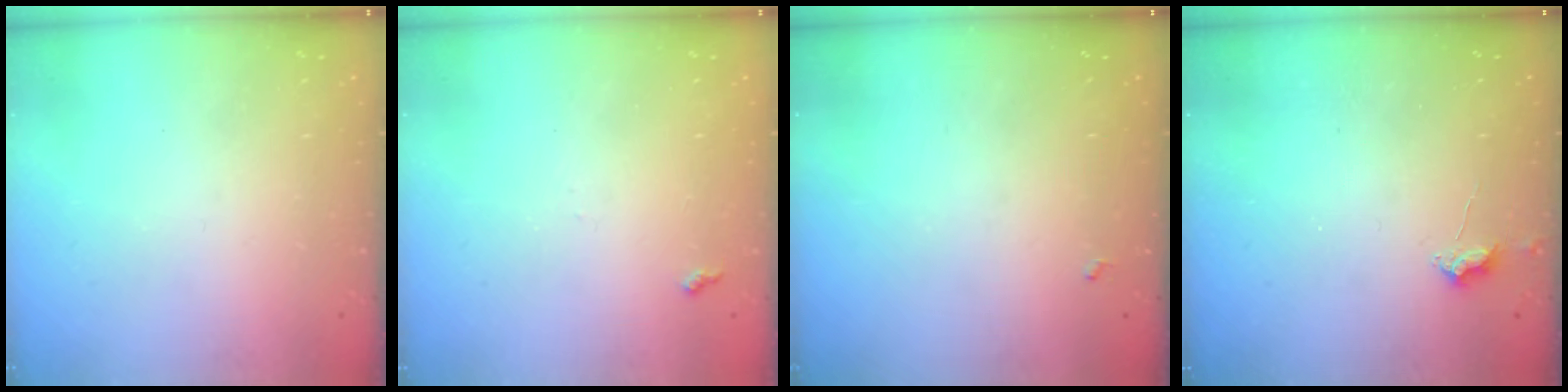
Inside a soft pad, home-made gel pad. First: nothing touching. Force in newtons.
{"total": 5.2, "press": 5.2, "slide": 0.7}
{"total": 3.6, "press": 3.5, "slide": 0.4}
{"total": 3.0, "press": 2.9, "slide": 0.5}